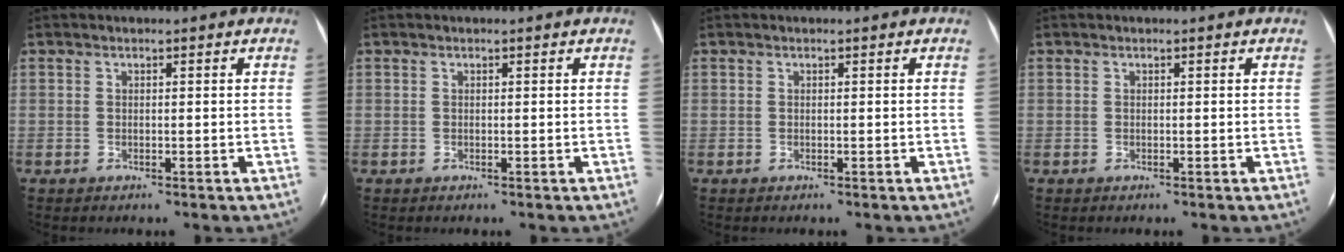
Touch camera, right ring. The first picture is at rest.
{"total": 0.0}
{"total": 0.0}
{"total": 0.0}